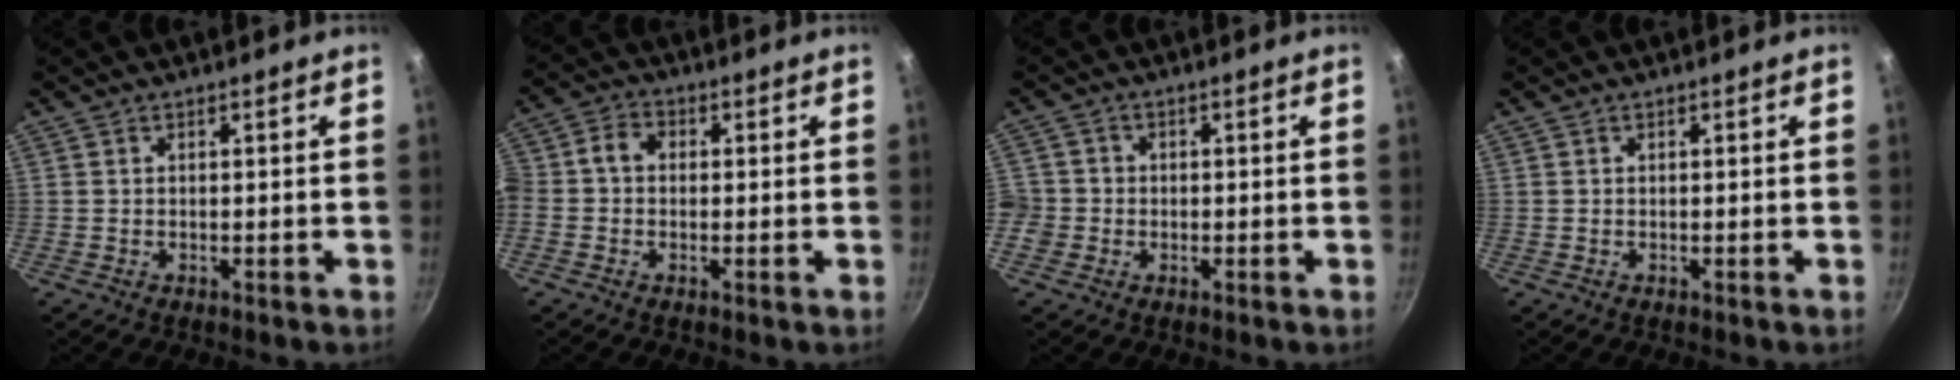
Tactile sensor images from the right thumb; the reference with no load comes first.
{"total": 5.5, "force": [-0.3, 4.4, 3.4], "torque": [-0.066, 0.026, -0.024]}
{"total": 4.4, "force": [-1.2, 4.0, 1.1], "torque": [-0.008, 0.015, -0.025]}
{"total": 0.0}